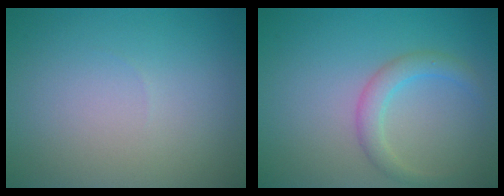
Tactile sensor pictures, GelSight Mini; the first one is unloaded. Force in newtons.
{"total": 2.3, "press": 2.3, "slide": 0.0}